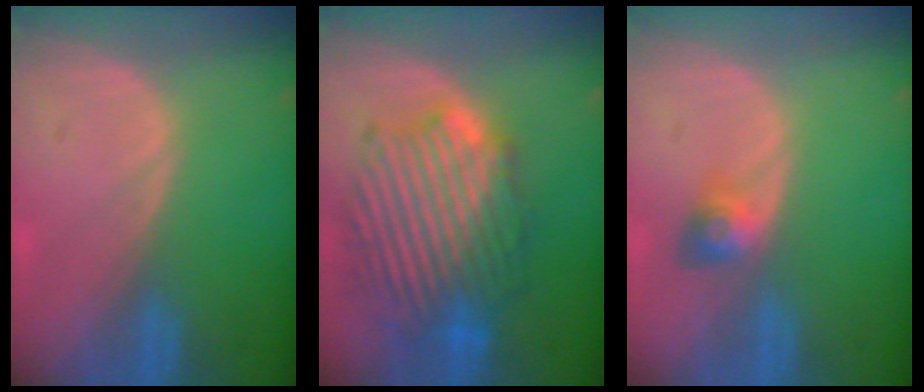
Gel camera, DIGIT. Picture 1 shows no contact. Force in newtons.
{"total": 12.7, "press": 12.6, "slide": 1.1}
{"total": 3.1, "press": 2.8, "slide": 1.4}